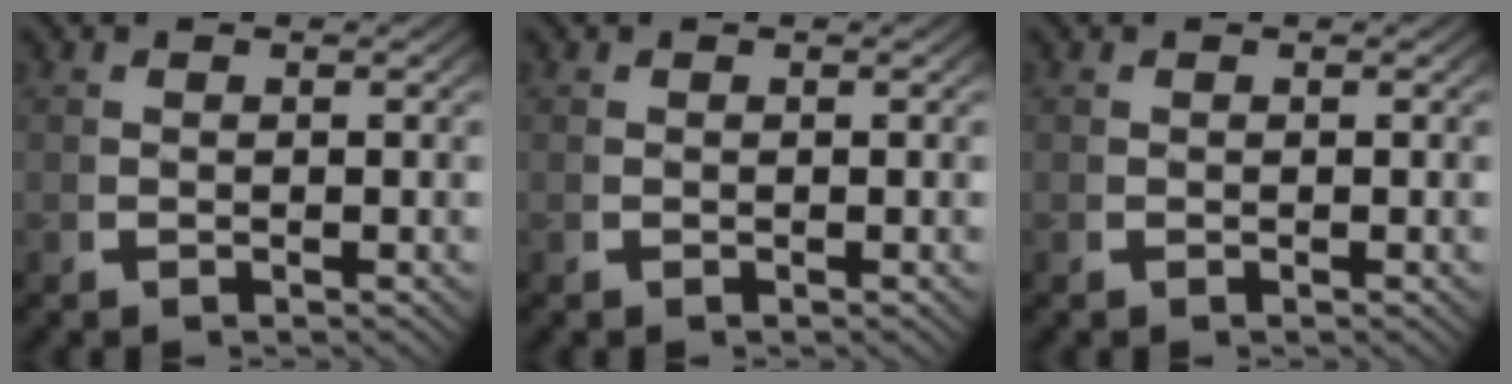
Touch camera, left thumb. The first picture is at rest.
{"total": 0.0}
{"total": 0.0}